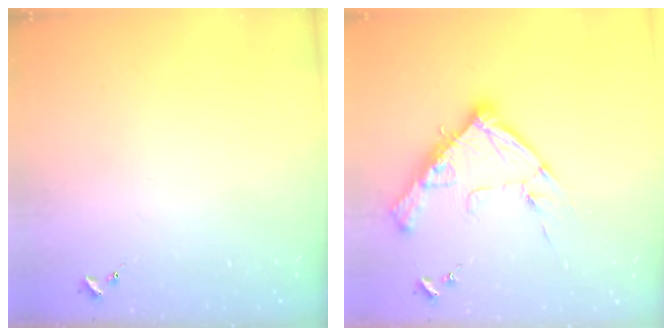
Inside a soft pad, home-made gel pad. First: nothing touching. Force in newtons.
{"total": 16.4, "press": 16.3, "slide": 1.4}